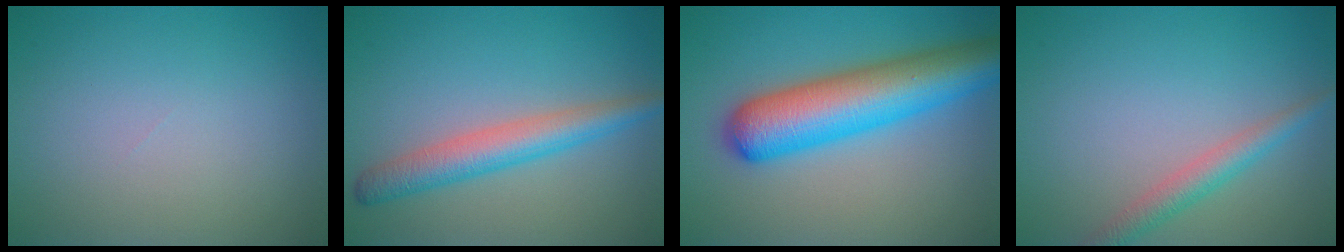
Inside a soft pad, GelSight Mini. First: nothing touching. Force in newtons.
{"total": 4.2, "press": 4.2, "slide": 0.1}
{"total": 9.4, "press": 9.4, "slide": 0.4}
{"total": 2.5, "press": 2.5, "slide": 0.1}